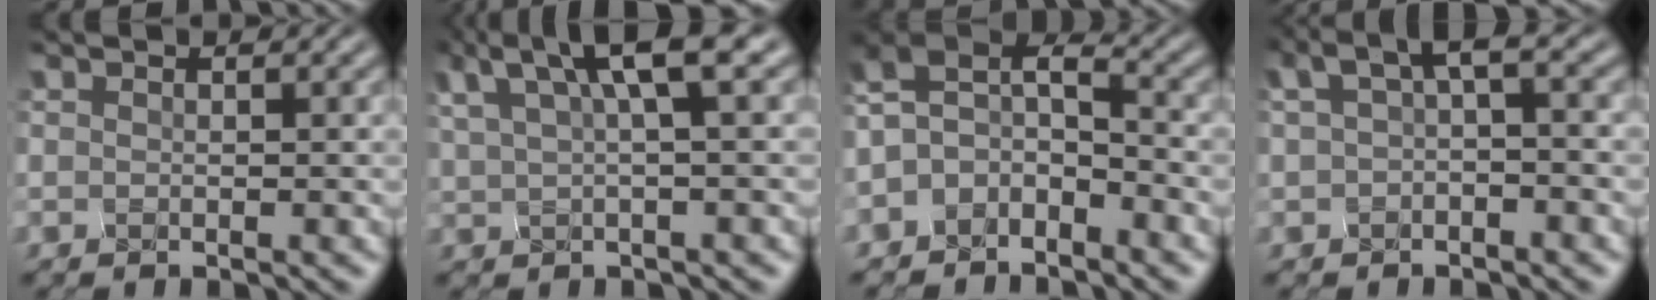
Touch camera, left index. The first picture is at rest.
{"total": 4.9, "force": [3.3, 0.3, 3.7], "torque": [-0.053, 0.021, 0.064]}
{"total": 4.1, "force": [-2.7, 2.1, 2.3], "torque": [-0.050, 0.014, -0.051]}
{"total": 1.8, "force": [0.2, 0.1, 1.8], "torque": [-0.041, 0.011, 0.013]}